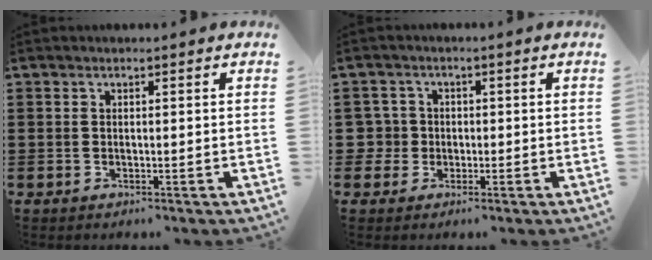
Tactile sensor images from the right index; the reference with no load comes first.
{"total": 3.4, "force": [-0.5, 3.3, 0.6], "torque": [-0.035, 0.006, -0.016]}